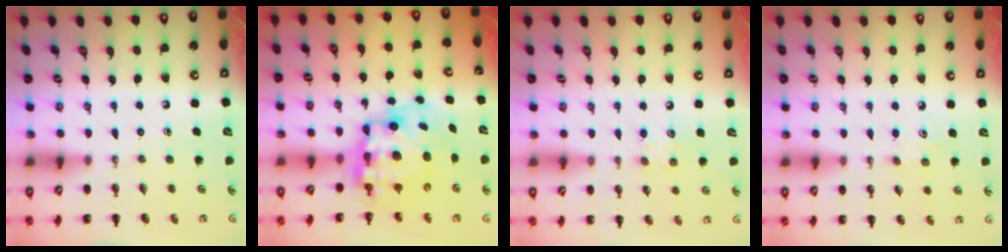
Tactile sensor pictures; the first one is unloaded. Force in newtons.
{"total": 11.4, "press": 11.0, "slide": 2.9}
{"total": 5.8, "press": 5.6, "slide": 1.4}
{"total": 4.0, "press": 3.8, "slide": 1.0}